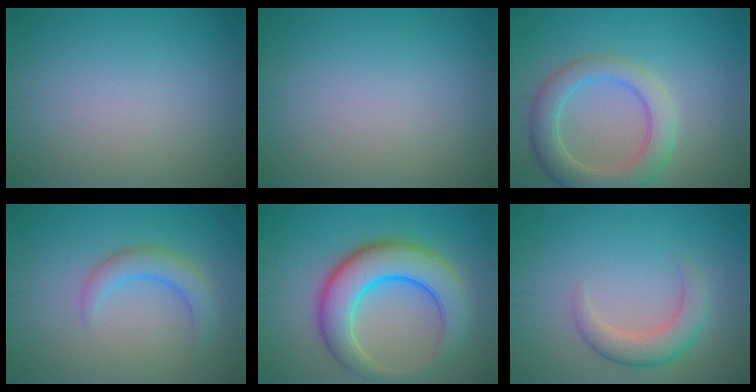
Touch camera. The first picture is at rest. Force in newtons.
{"total": 0.0}
{"total": 5.2, "press": 5.1, "slide": 0.5}
{"total": 2.9, "press": 2.9, "slide": 0.3}
{"total": 8.1, "press": 8.1, "slide": 0.2}
{"total": 3.3, "press": 3.3, "slide": 0.3}